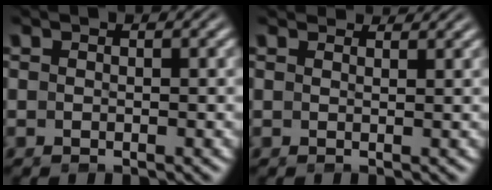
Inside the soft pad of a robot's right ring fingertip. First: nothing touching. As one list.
[{"total": 2.2, "force": [2.1, -0.5, 0.1], "torque": [0.007, 0.003, 0.038]}]